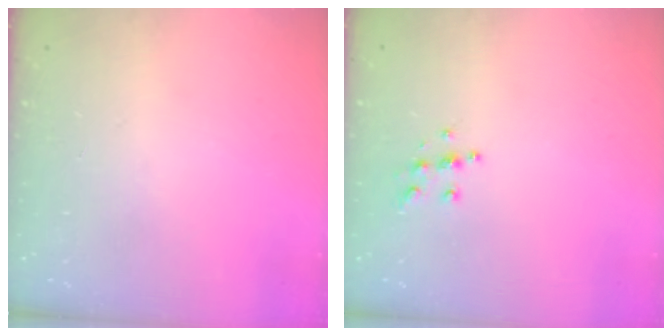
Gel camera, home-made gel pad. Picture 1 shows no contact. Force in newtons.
{"total": 5.9, "press": 5.9, "slide": 0.5}